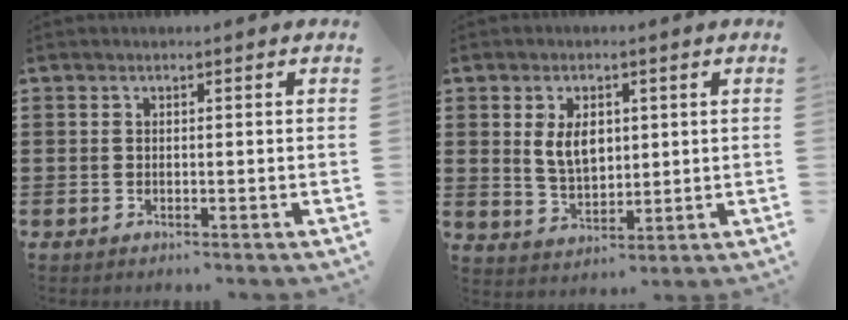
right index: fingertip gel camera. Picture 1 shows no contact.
{"total": 5.7, "force": [1.3, 3.5, 4.3], "torque": [-0.086, 0.008, 0.021]}